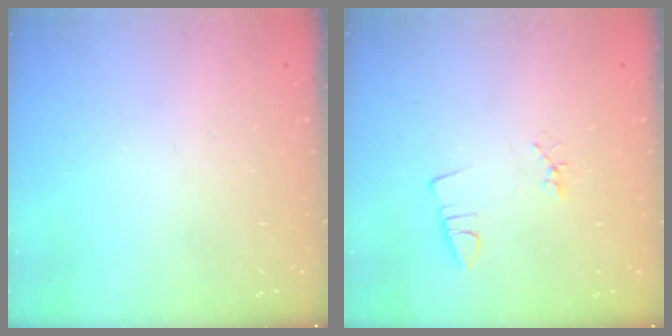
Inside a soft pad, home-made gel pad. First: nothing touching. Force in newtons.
{"total": 2.4, "press": 1.9, "slide": 1.5}